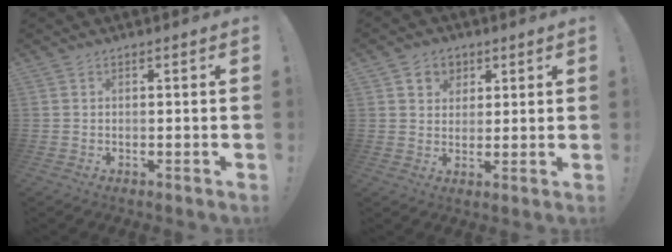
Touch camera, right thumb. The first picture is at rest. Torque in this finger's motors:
{"motor_torque": [0.41, 0.29, 0.06, 0.03, 0.00]}